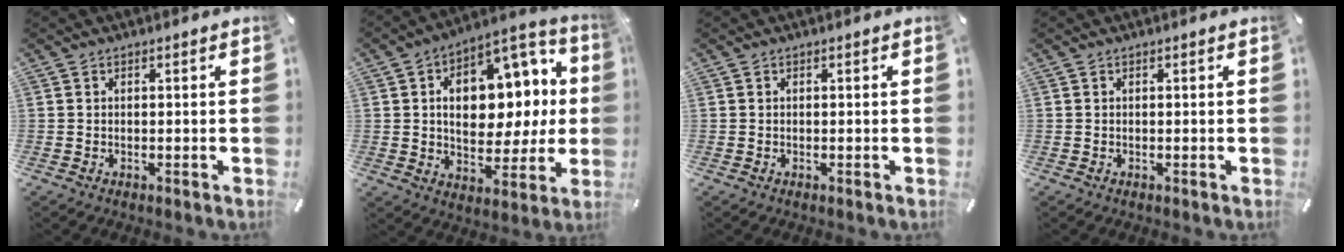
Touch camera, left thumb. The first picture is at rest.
{"total": 17.7, "force": [3.7, 11.5, 12.9], "torque": [-0.171, -0.020, 0.065]}
{"total": 0.0}
{"total": 0.0}